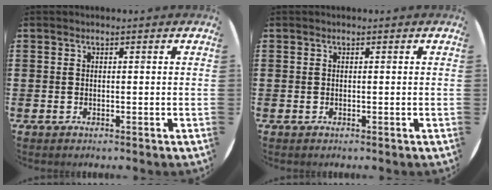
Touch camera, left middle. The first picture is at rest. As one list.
[{"total": 0.0}]